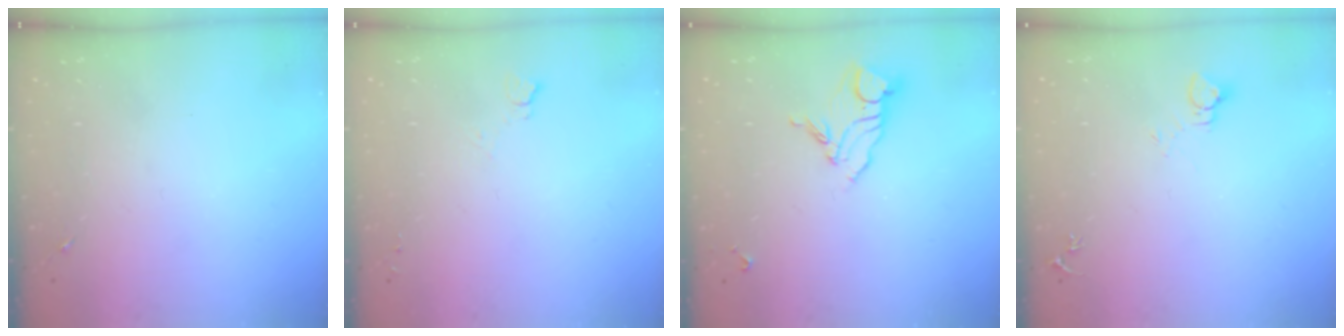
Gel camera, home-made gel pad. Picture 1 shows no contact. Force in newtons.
{"total": 4.1, "press": 4.0, "slide": 0.6}
{"total": 9.9, "press": 9.8, "slide": 0.8}
{"total": 3.7, "press": 3.7, "slide": 0.3}